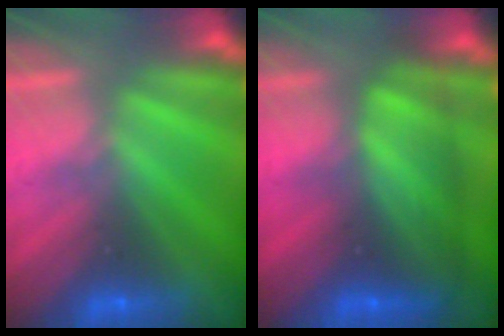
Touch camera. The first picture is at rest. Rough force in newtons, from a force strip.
{"total": 7.5}